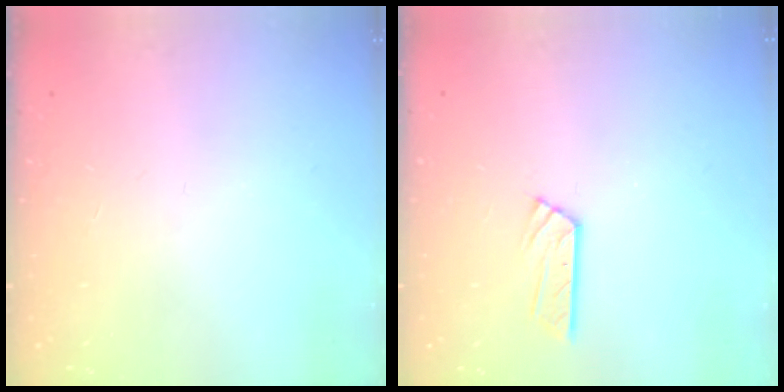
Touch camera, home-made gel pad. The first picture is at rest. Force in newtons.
{"total": 4.6, "press": 4.6, "slide": 0.5}